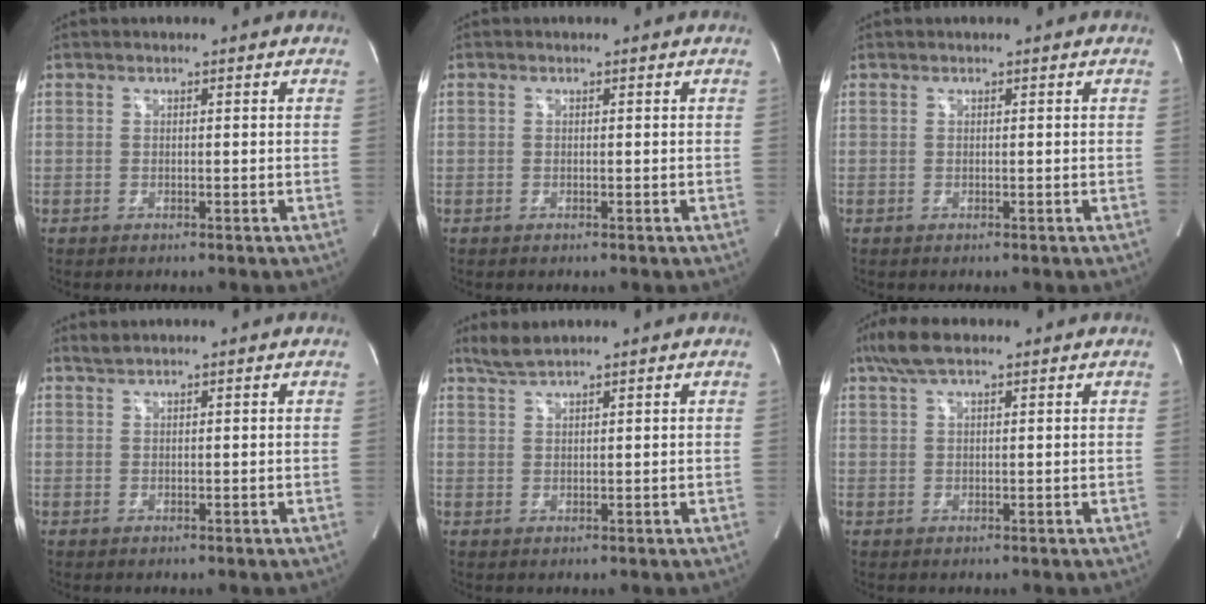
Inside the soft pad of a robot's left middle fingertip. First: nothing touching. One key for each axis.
{"total": 0.0}
{"total": 0.0}
{"total": 1.0, "fx": 1.0, "fy": -0.2, "fz": 0.2, "tx": -0.008, "ty": 0.007, "tz": 0.025}
{"total": 2.7, "fx": 2.6, "fy": -0.3, "fz": 1.0, "tx": -0.025, "ty": 0.009, "tz": 0.056}
{"total": 5.3, "fx": 3.7, "fy": 1.4, "fz": 3.4, "tx": -0.077, "ty": 0.025, "tz": 0.071}